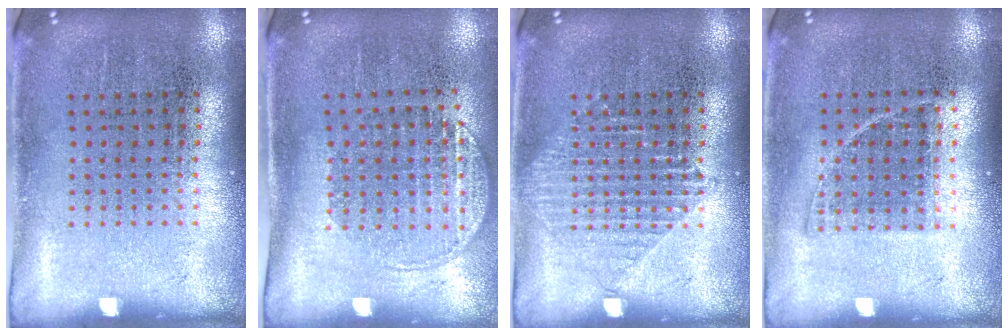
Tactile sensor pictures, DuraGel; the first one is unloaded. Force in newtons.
{"total": 1.5, "press": 1.3, "slide": 0.8}
{"total": 1.5, "press": 1.5, "slide": 0.3}
{"total": 0.8, "press": 0.7, "slide": 0.4}